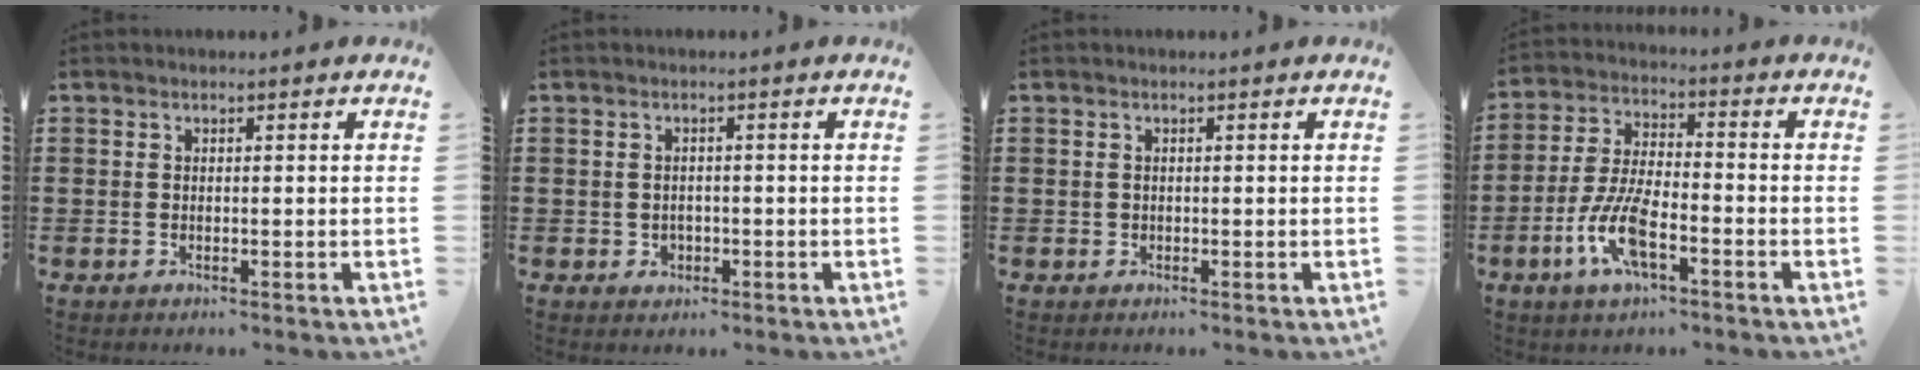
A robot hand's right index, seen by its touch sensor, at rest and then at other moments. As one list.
[{"total": 1.4, "force": [-0.3, 1.2, 0.6], "torque": [-0.017, 0.005, -0.008]}, {"total": 0.5, "force": [0.1, 0.5, 0.2], "torque": [-0.004, 0.003, 0.001]}, {"total": 9.2, "force": [-3.9, 3.3, 7.6], "torque": [-0.177, -0.008, -0.075]}]